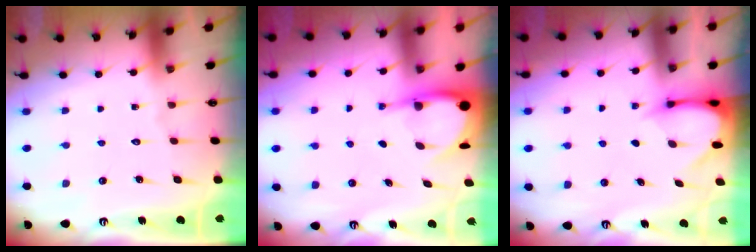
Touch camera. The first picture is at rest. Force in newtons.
{"total": 5.3, "press": 5.3, "slide": 0.4}
{"total": 3.5, "press": 3.5, "slide": 0.3}